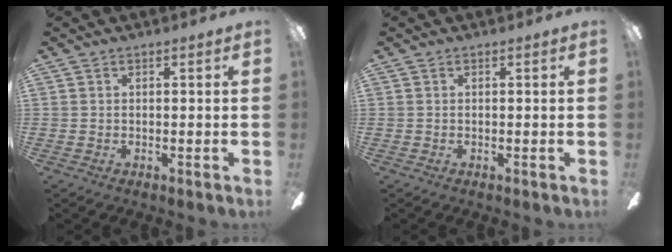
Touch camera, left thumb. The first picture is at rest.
{"total": 0.0}